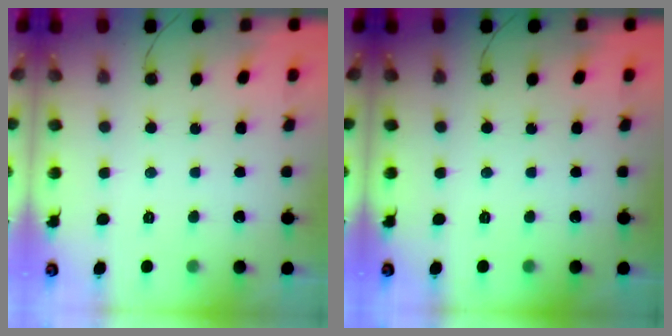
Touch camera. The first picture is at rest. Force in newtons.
{"total": 0.0}